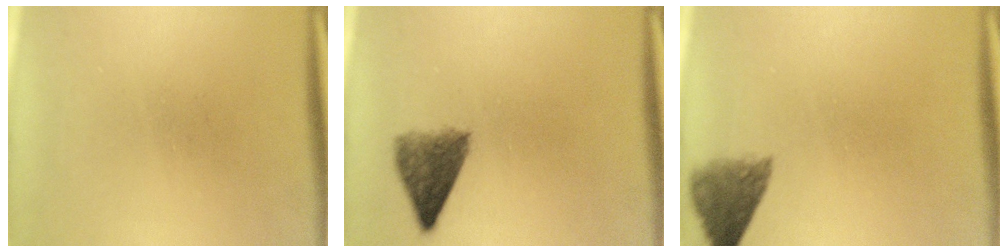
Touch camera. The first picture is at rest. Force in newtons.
{"total": 5.2}
{"total": 4.6}